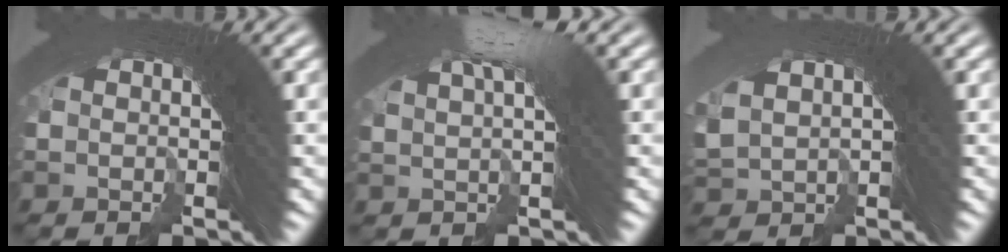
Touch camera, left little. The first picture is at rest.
{"total": 3.5, "force": [1.9, -0.4, 2.9], "torque": [-0.024, 0.018, 0.030]}
{"total": 1.1, "force": [0.4, 0.6, 0.8], "torque": [-0.004, 0.004, 0.019]}